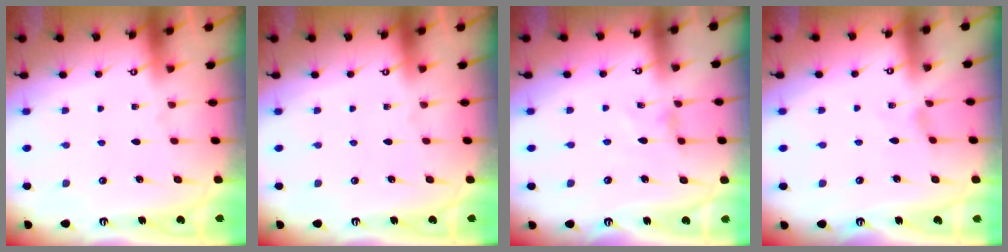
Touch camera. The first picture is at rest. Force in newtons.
{"total": 0.0}
{"total": 1.3, "press": 1.3, "slide": 0.3}
{"total": 0.0}